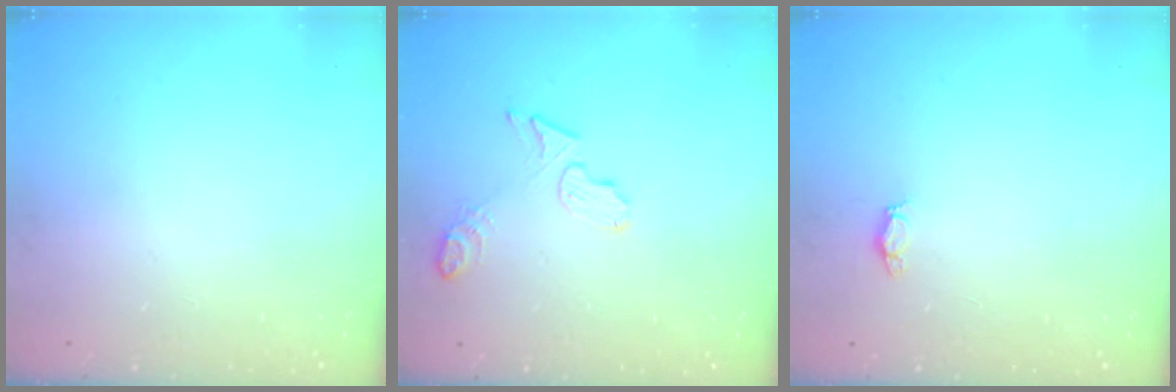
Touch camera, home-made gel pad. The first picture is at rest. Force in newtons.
{"total": 6.9, "press": 6.9, "slide": 0.5}
{"total": 2.9, "press": 2.9, "slide": 0.4}